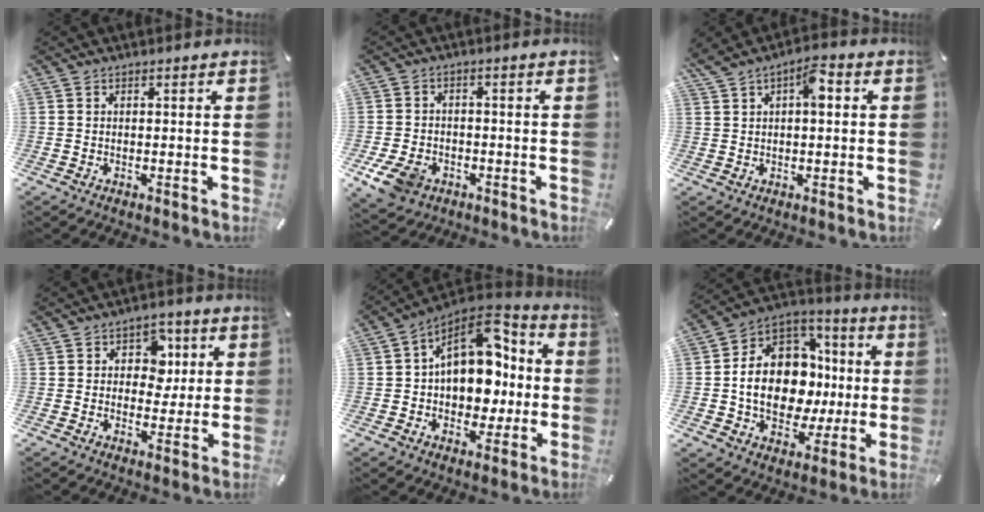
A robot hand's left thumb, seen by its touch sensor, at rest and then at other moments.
{"total": 7.5, "force": [-3.5, 5.4, 3.8], "torque": [-0.080, 0.011, -0.065]}
{"total": 6.2, "force": [1.9, 2.6, 5.2], "torque": [-0.080, 0.002, 0.029]}
{"total": 7.3, "force": [1.4, 6.3, 3.4], "torque": [-0.037, -0.001, 0.019]}
{"total": 16.2, "force": [2.9, 11.9, 10.6], "torque": [-0.158, -0.022, 0.054]}
{"total": 17.7, "force": [-1.3, 14.1, 10.5], "torque": [-0.199, -0.004, -0.017]}